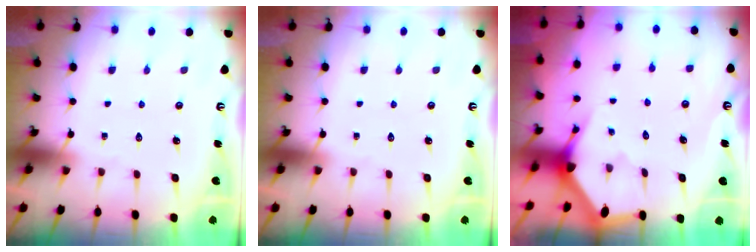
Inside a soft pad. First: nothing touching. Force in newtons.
{"total": 0.0}
{"total": 3.0, "press": 3.0, "slide": 0.2}